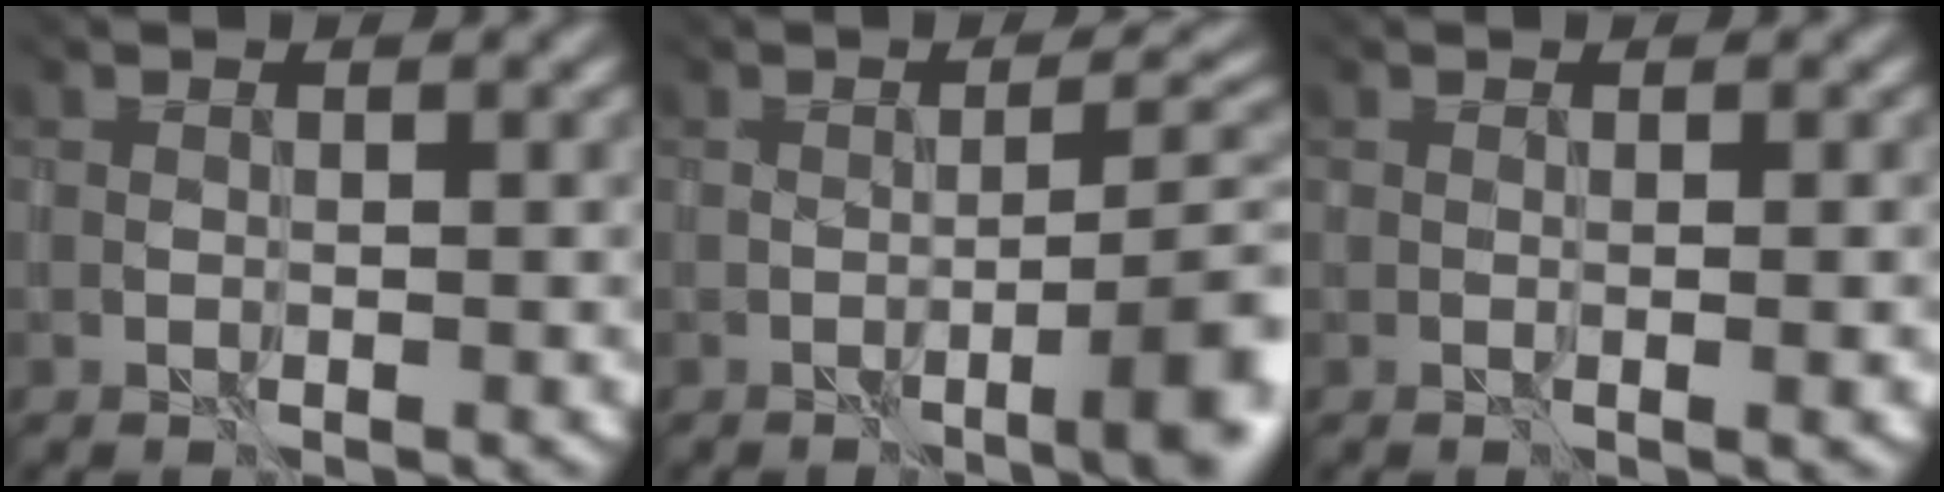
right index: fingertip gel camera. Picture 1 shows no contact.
{"total": 5.5, "force": [-3.5, 0.0, 4.3], "torque": [-0.058, 0.004, -0.030]}
{"total": 0.9, "force": [-0.2, 0.0, 0.9], "torque": [-0.008, 0.000, 0.000]}